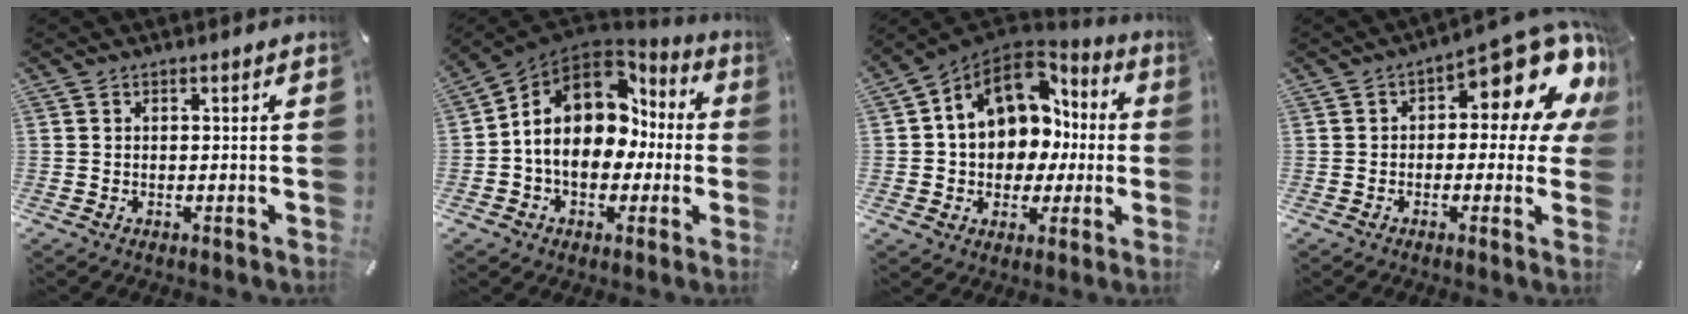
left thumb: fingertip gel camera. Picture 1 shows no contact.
{"total": 14.7, "force": [1.9, 11.7, 8.7], "torque": [-0.150, -0.010, 0.040]}
{"total": 13.9, "force": [3.6, 11.5, 6.9], "torque": [-0.139, -0.015, 0.075]}
{"total": 14.1, "force": [7.5, 5.3, 10.6], "torque": [-0.134, -0.069, 0.118]}